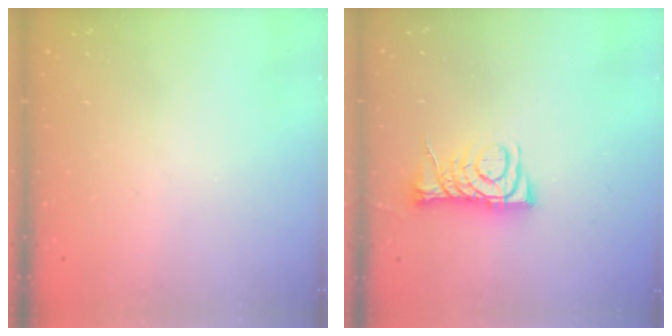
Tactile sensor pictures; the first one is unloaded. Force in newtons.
{"total": 8.8, "press": 8.8, "slide": 0.7}